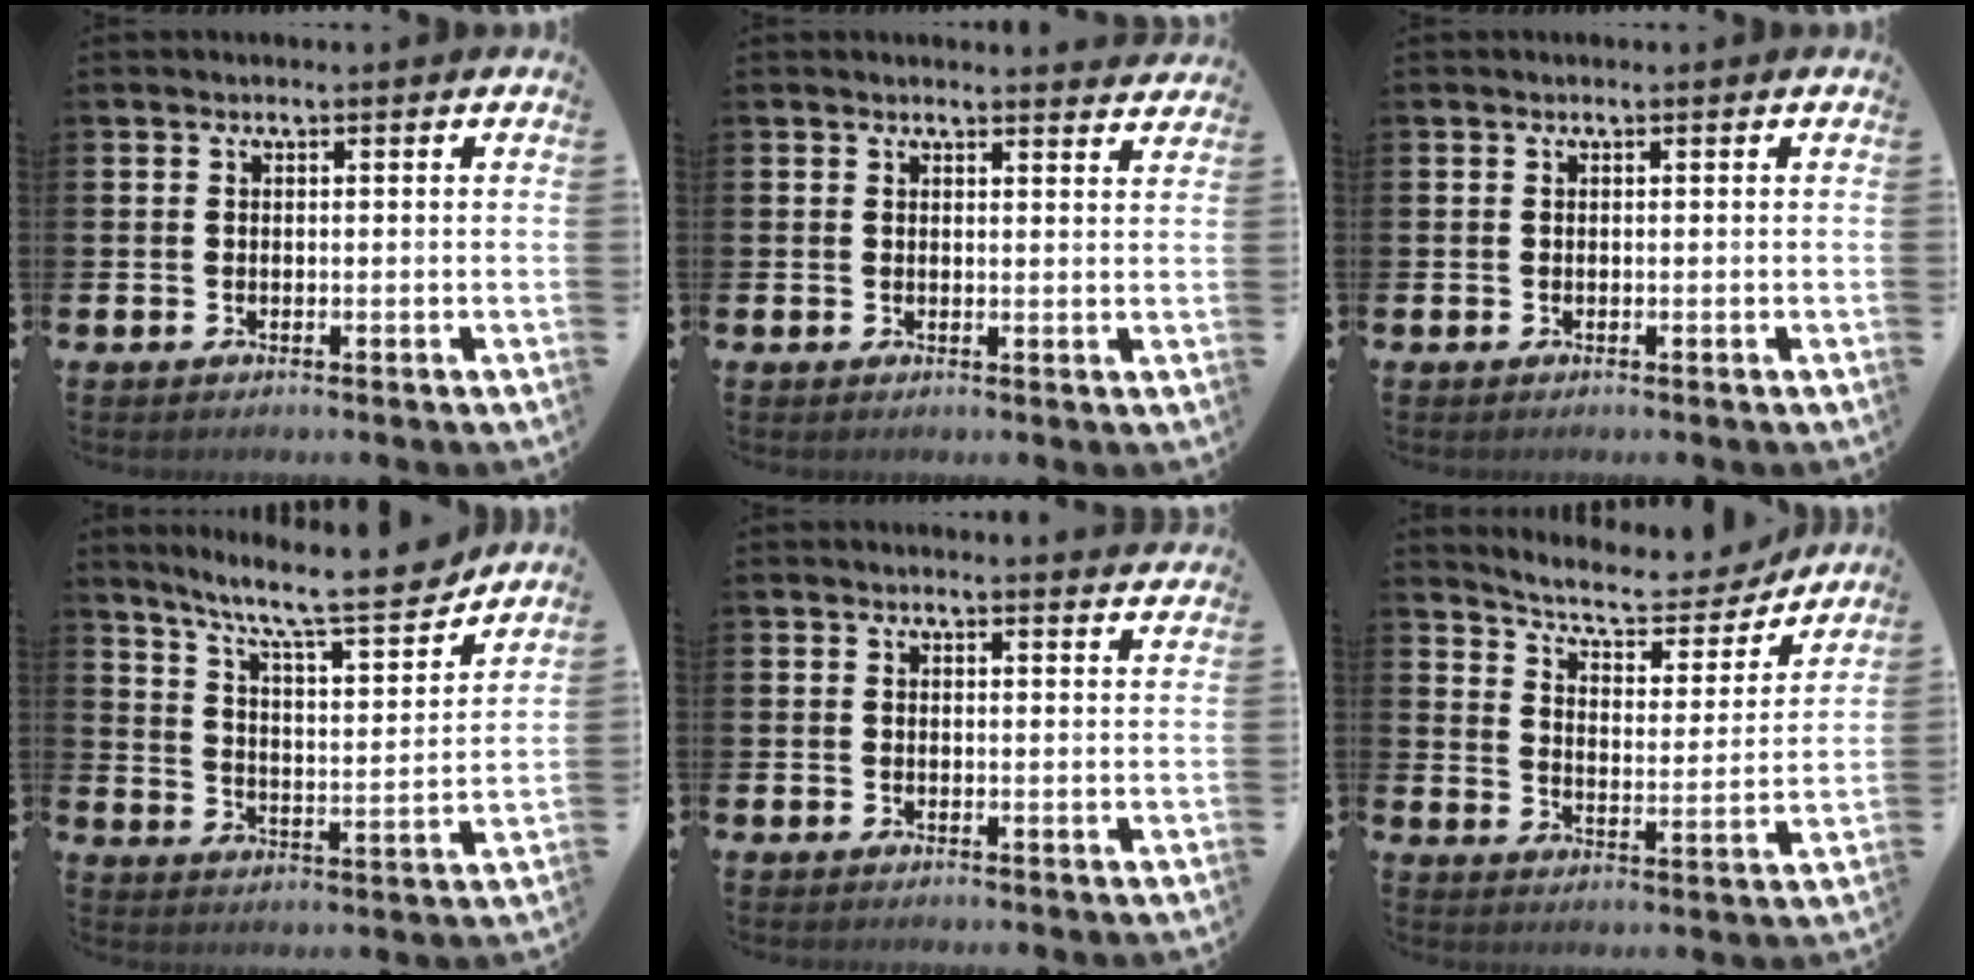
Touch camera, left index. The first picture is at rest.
{"total": 2.1, "force": [2.1, 0.1, -0.1], "torque": [0.005, -0.016, 0.037]}
{"total": 0.0}
{"total": 10.4, "force": [9.1, 1.4, 4.9], "torque": [-0.120, -0.062, 0.149]}
{"total": 1.7, "force": [1.7, -0.1, -0.1], "torque": [0.007, -0.015, 0.029]}
{"total": 7.7, "force": [7.1, 1.8, 2.4], "torque": [-0.069, -0.052, 0.117]}